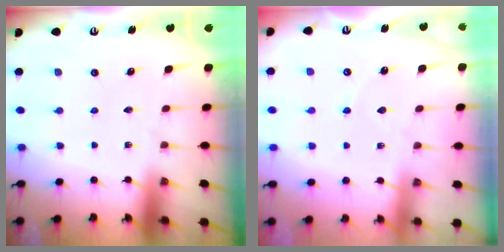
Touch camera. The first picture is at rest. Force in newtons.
{"total": 2.6, "press": 2.6, "slide": 0.3}